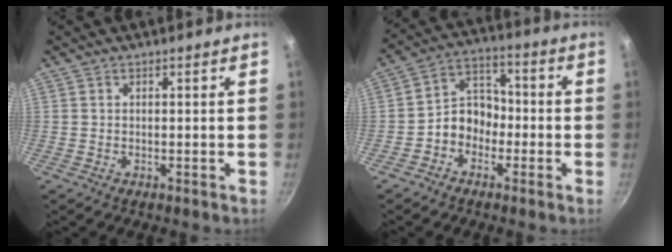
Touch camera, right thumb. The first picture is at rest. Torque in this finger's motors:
{"motor_torque": [0.08, 0.00, 0.70, -0.64, 0.00]}